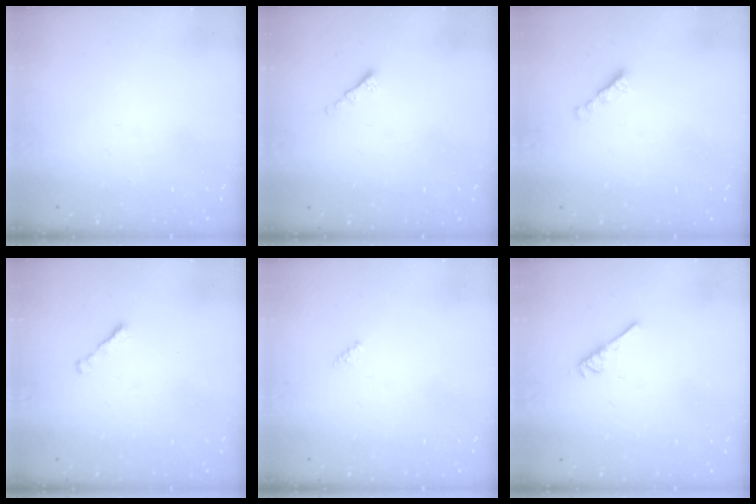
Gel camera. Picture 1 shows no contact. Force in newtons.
{"total": 1.3, "press": 1.2, "slide": 0.6}
{"total": 2.7, "press": 2.6, "slide": 0.7}
{"total": 1.3, "press": 1.2, "slide": 0.5}
{"total": 2.0, "press": 2.0, "slide": 0.2}
{"total": 5.0, "press": 4.9, "slide": 0.8}